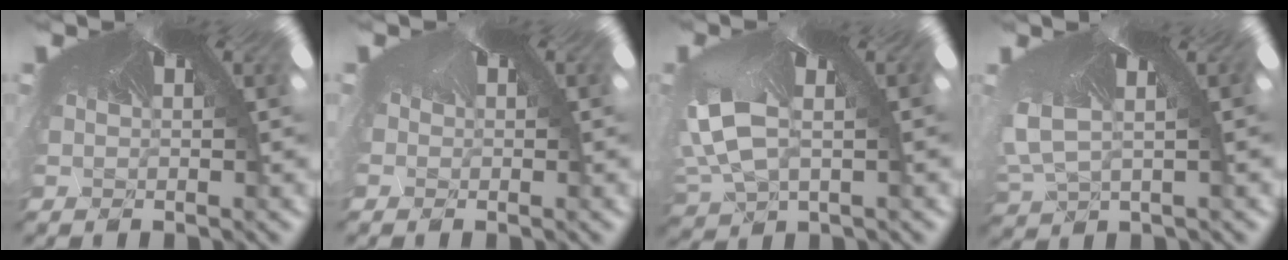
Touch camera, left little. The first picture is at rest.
{"total": 0.7, "force": [-0.1, 0.1, -0.7], "torque": [0.005, -0.011, 0.008]}
{"total": 4.9, "force": [-4.6, 1.6, -0.7], "torque": [-0.053, -0.067, -0.036]}
{"total": 2.8, "force": [-2.6, -0.1, -1.0], "torque": [-0.030, -0.048, -0.005]}